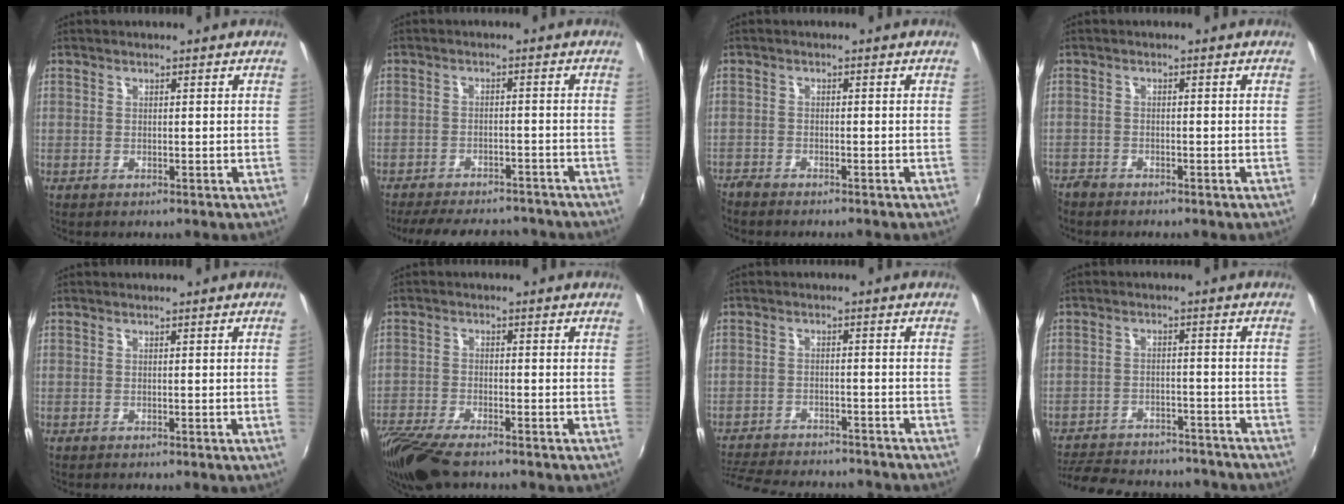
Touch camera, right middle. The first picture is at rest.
{"total": 16.2, "force": [-13.8, 5.4, 6.5], "torque": [-0.141, -0.002, -0.182]}
{"total": 3.1, "force": [-3.0, 0.5, 0.7], "torque": [-0.030, -0.016, -0.060]}
{"total": 3.0, "force": [-2.7, 1.2, 0.5], "torque": [-0.021, -0.010, -0.056]}
{"total": 1.0, "force": [0.1, -0.6, 0.8], "torque": [-0.004, -0.008, 0.001]}
{"total": 11.7, "force": [-9.4, 2.8, 6.3], "torque": [-0.154, -0.040, -0.175]}
{"total": 17.8, "force": [-15.6, 4.8, 7.1], "torque": [-0.155, -0.013, -0.221]}
{"total": 21.8, "force": [-18.9, 7.1, 8.1], "torque": [-0.178, 0.007, -0.248]}